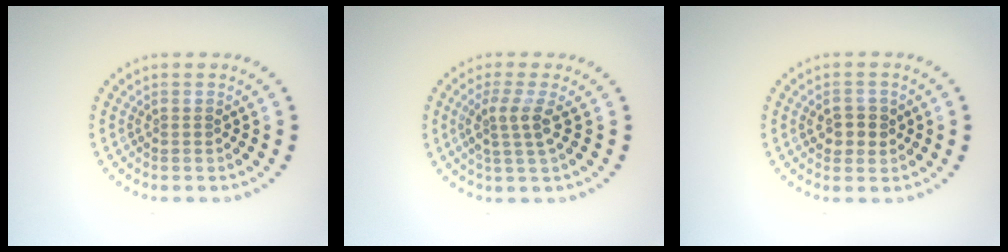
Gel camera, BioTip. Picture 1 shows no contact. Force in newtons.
{"total": 2.6, "press": 2.0, "slide": 1.7}
{"total": 2.4, "press": 2.3, "slide": 0.5}